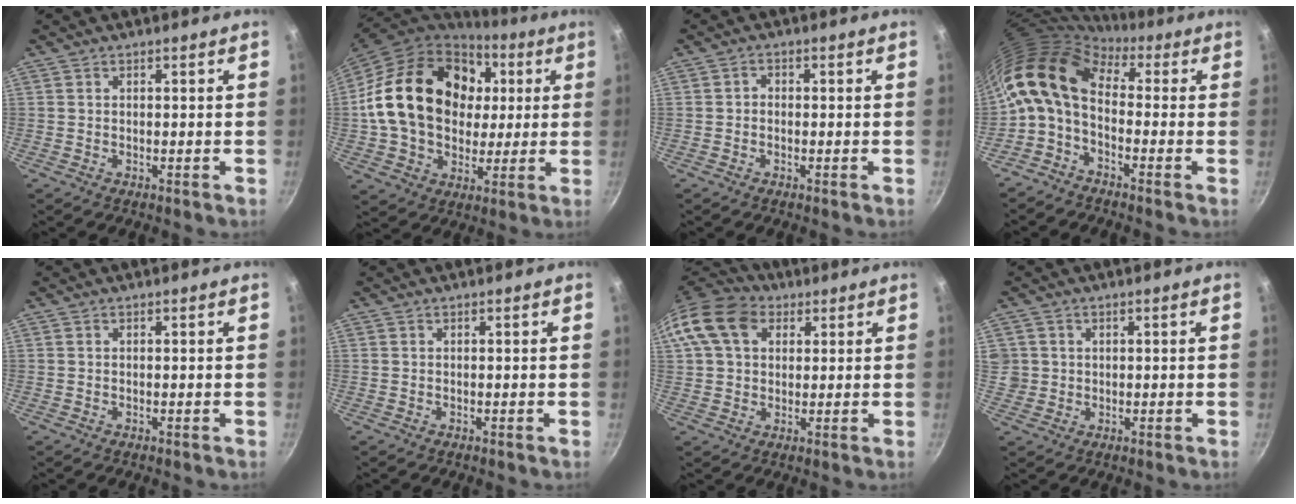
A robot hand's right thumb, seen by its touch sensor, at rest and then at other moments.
{"total": 24.6, "force": [4.1, 18.7, 15.5], "torque": [-0.245, 0.020, 0.075]}
{"total": 1.4, "force": [-0.4, 1.1, 0.7], "torque": [-0.012, 0.007, -0.010]}
{"total": 11.7, "force": [0.7, 7.1, 9.3], "torque": [-0.173, 0.023, -0.009]}
{"total": 0.0}
{"total": 0.0}
{"total": 13.1, "force": [4.2, 9.9, 7.6], "torque": [-0.130, 0.021, 0.061]}
{"total": 3.7, "force": [0.6, 3.6, 0.8], "torque": [0.006, 0.011, 0.013]}